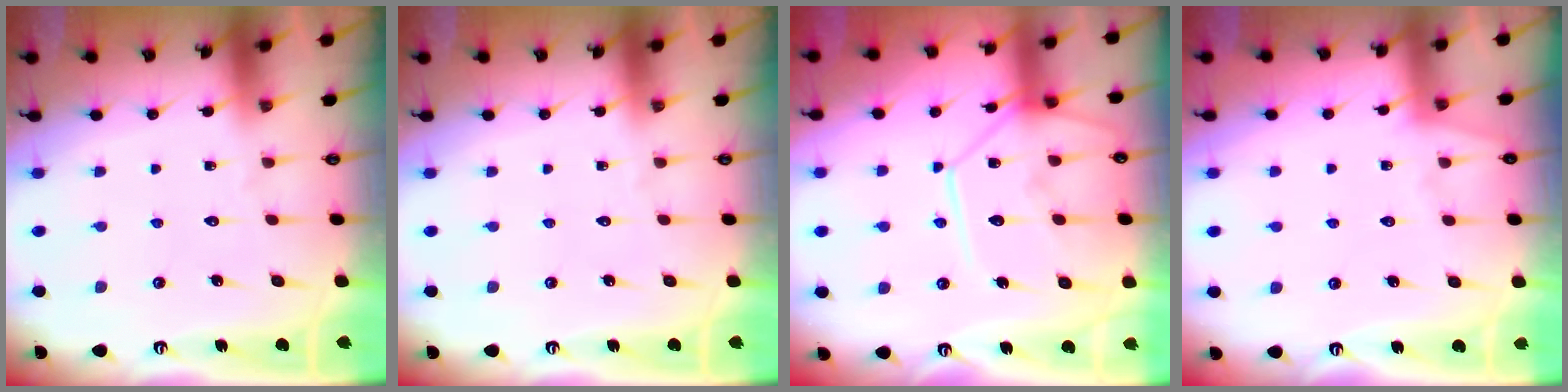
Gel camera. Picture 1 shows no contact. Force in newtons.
{"total": 0.0}
{"total": 13.7, "press": 13.6, "slide": 1.1}
{"total": 1.6, "press": 1.5, "slide": 0.4}